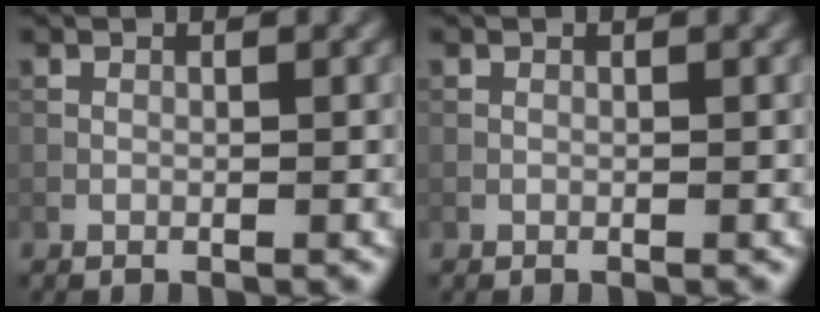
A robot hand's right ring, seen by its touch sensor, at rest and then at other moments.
{"total": 0.0}